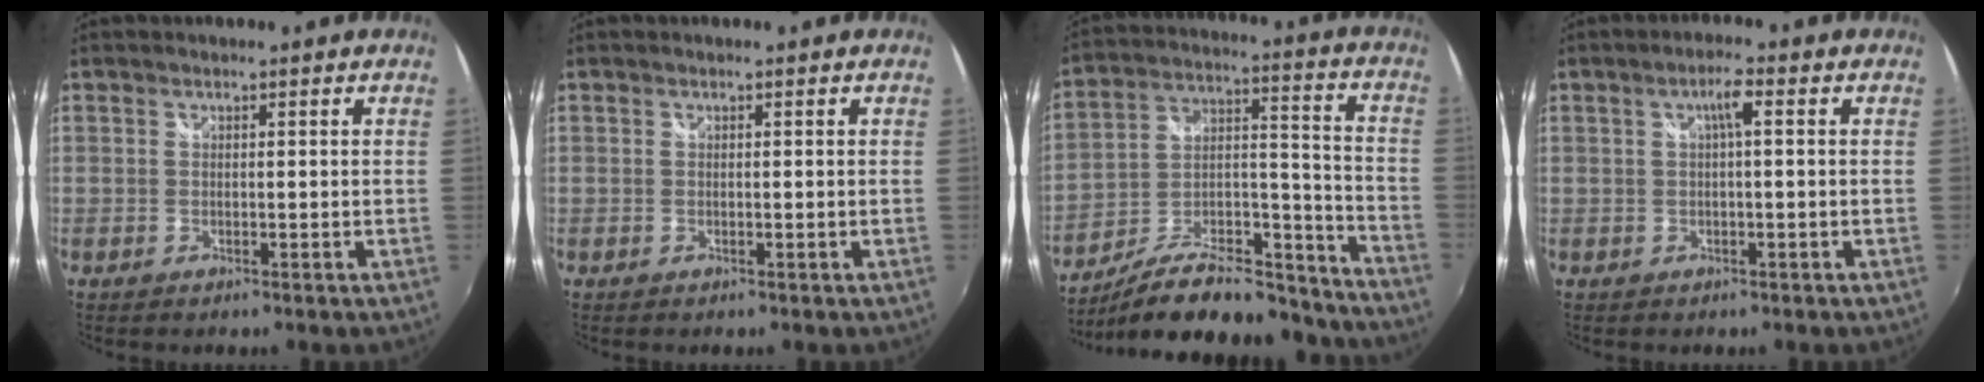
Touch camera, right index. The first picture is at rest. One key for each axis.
{"total": 0.0}
{"total": 25.8, "fx": -20.8, "fy": 8.4, "fz": 12.9, "tx": -0.206, "ty": 0.022, "tz": -0.295}
{"total": 2.9, "fx": 0.5, "fy": 0.2, "fz": 2.9, "tx": -0.052, "ty": 0.009, "tz": 0.008}